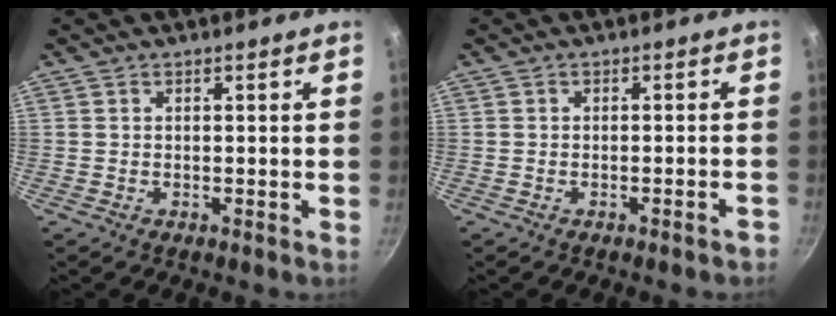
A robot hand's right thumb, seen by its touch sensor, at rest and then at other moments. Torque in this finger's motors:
{"motor_torque": [-0.10, -0.18, -0.08, 0.64, 0.02]}